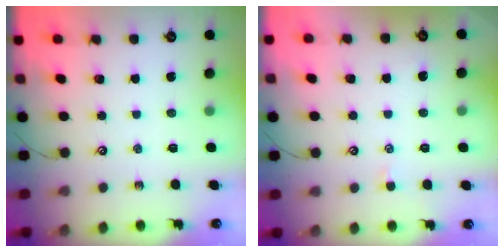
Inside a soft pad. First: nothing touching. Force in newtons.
{"total": 0.7, "press": 0.6, "slide": 0.4}